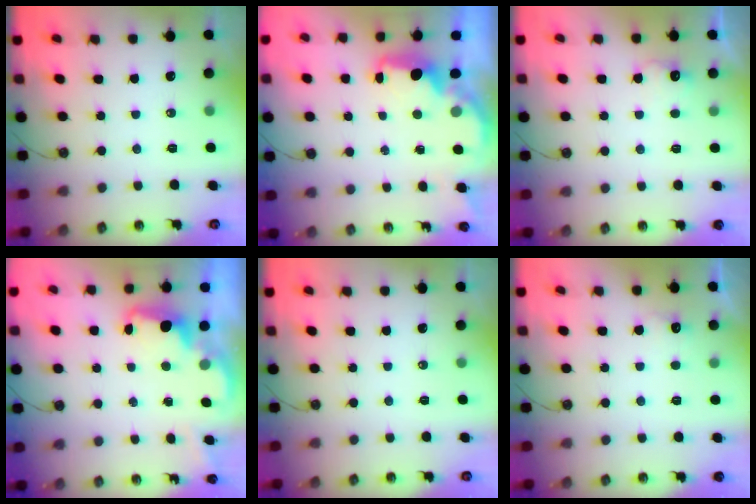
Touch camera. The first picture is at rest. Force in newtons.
{"total": 2.5, "press": 2.3, "slide": 0.7}
{"total": 5.9, "press": 5.8, "slide": 1.2}
{"total": 2.4, "press": 2.3, "slide": 0.5}
{"total": 0.0}
{"total": 6.9, "press": 6.8, "slide": 1.2}